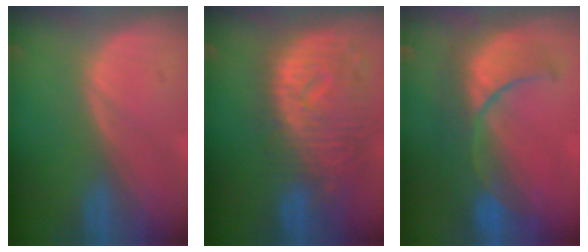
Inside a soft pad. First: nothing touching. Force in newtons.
{"total": 11.3, "press": 9.9, "slide": 5.4}
{"total": 9.9, "press": 9.1, "slide": 3.9}